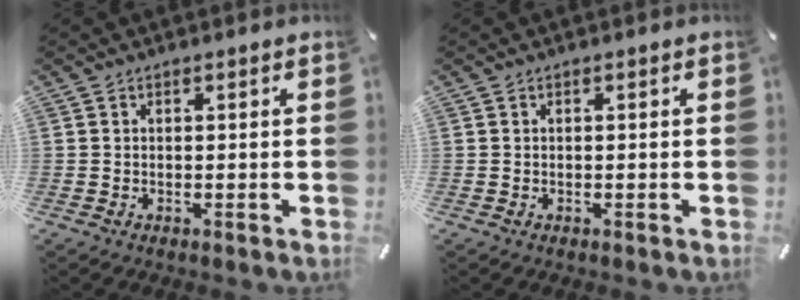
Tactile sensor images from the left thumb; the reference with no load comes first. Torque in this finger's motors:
{"motor_torque": [-0.01, 0.01, -0.01, 0.01, 0.00]}